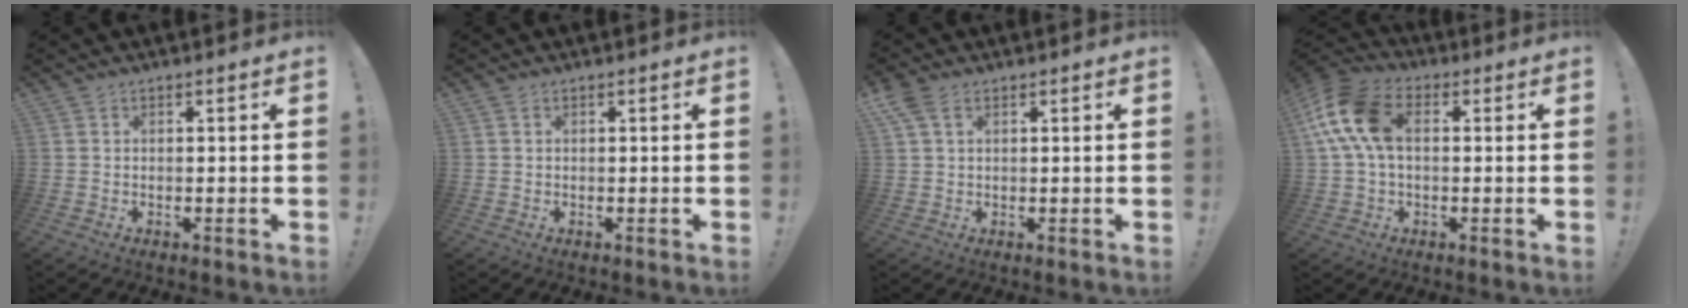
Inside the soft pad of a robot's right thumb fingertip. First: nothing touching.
{"total": 0.0}
{"total": 3.9, "force": [1.9, 2.1, 2.8], "torque": [-0.058, 0.002, 0.038]}
{"total": 13.9, "force": [2.4, 8.8, 10.4], "torque": [-0.205, 0.004, 0.045]}